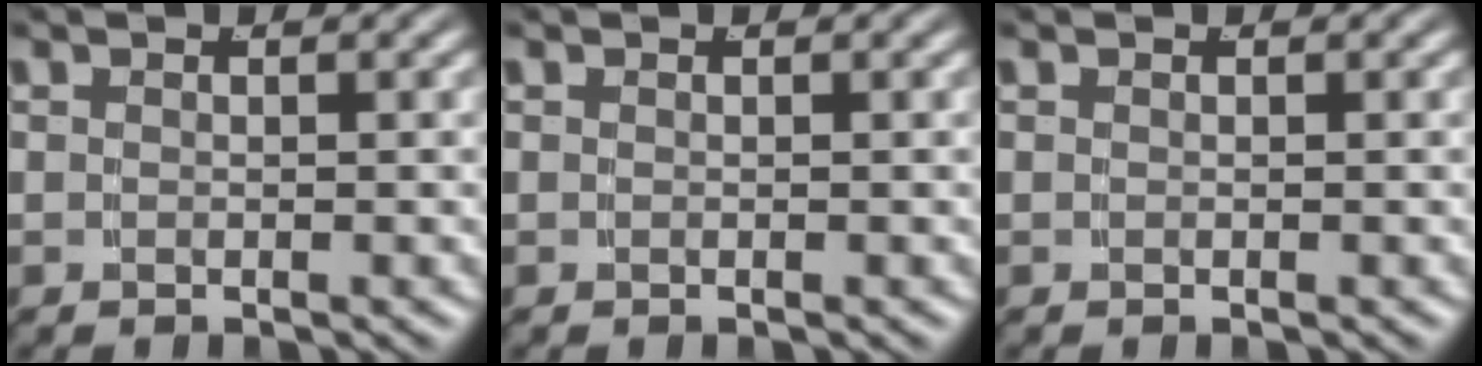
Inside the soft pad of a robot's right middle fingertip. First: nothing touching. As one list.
[{"total": 0.0}, {"total": 0.0}]